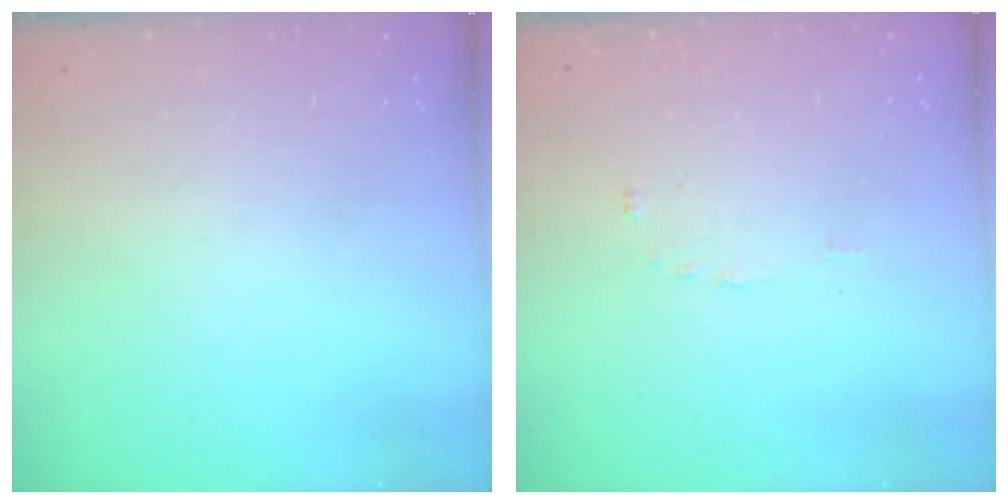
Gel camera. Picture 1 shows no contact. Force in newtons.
{"total": 2.0, "press": 2.0, "slide": 0.3}